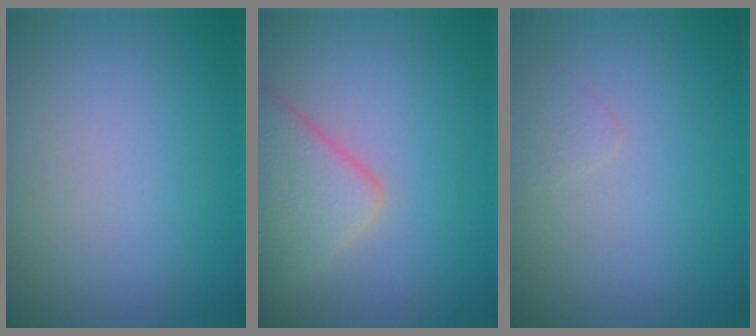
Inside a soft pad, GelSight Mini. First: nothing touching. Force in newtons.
{"total": 4.4, "press": 4.4, "slide": 0.2}
{"total": 0.6, "press": 0.6, "slide": 0.0}